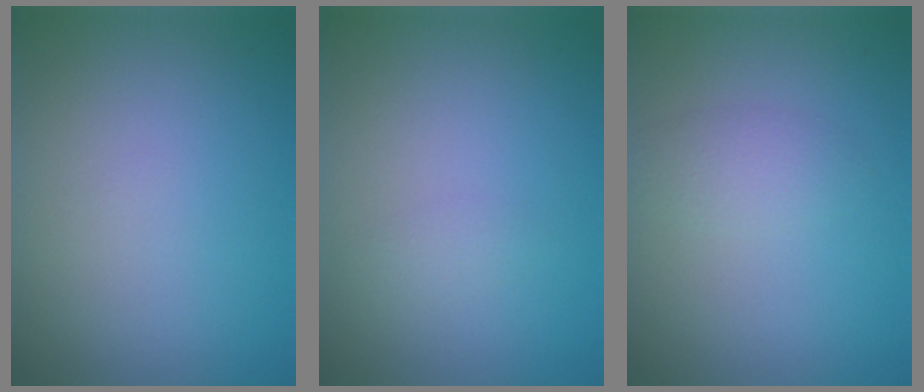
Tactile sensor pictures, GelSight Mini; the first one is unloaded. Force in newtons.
{"total": 2.1, "press": 2.1, "slide": 0.2}
{"total": 1.8, "press": 1.8, "slide": 0.0}